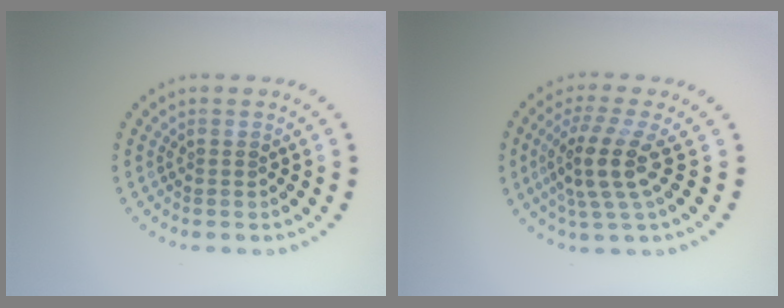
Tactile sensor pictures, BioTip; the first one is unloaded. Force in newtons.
{"total": 4.2, "press": 3.1, "slide": 2.7}